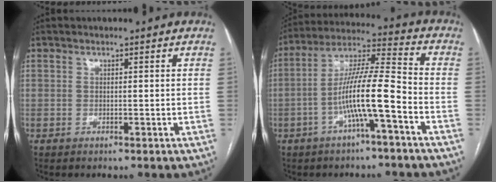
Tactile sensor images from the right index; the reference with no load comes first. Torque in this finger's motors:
{"motor_torque": [1.81, -0.32, 1.05, 0.21]}